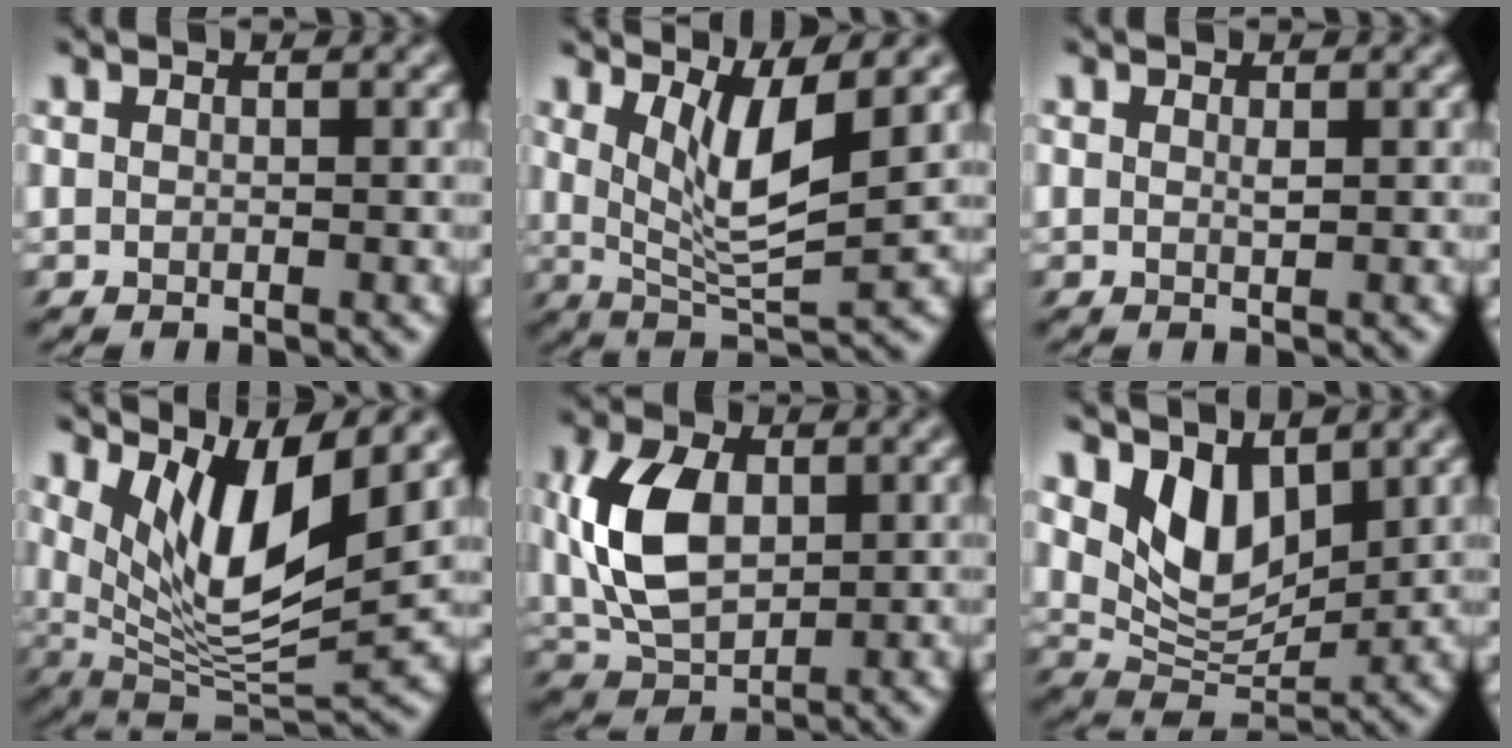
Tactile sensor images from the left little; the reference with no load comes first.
{"total": 5.4, "force": [2.2, 0.7, 4.9], "torque": [-0.092, -0.019, 0.041]}
{"total": 0.5, "force": [0.2, 0.1, 0.5], "torque": [-0.010, -0.002, 0.005]}
{"total": 9.1, "force": [4.5, 2.1, 7.7], "torque": [-0.133, -0.009, 0.085]}
{"total": 7.0, "force": [0.5, 4.2, 5.6], "torque": [-0.121, 0.009, -0.003]}
{"total": 5.1, "force": [2.5, 2.3, 3.9], "torque": [-0.069, -0.015, 0.038]}